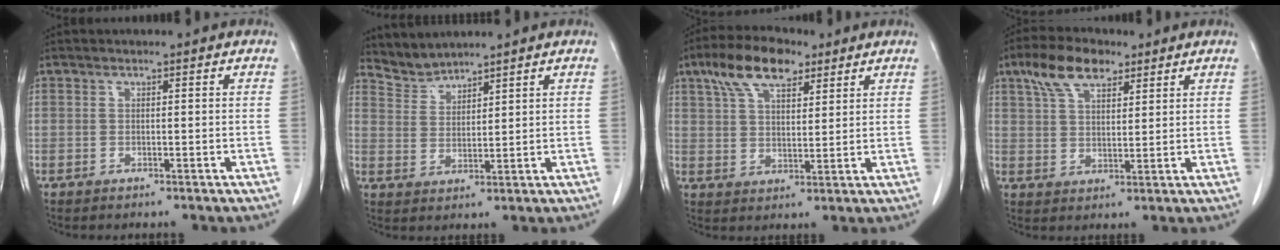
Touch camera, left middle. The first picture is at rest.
{"total": 3.8, "force": [3.7, -0.1, -0.8], "torque": [0.012, 0.000, 0.084]}
{"total": 10.1, "force": [6.3, 4.0, 6.8], "torque": [-0.132, 0.023, 0.116]}
{"total": 8.1, "force": [5.2, 3.5, 5.2], "torque": [-0.104, 0.020, 0.098]}